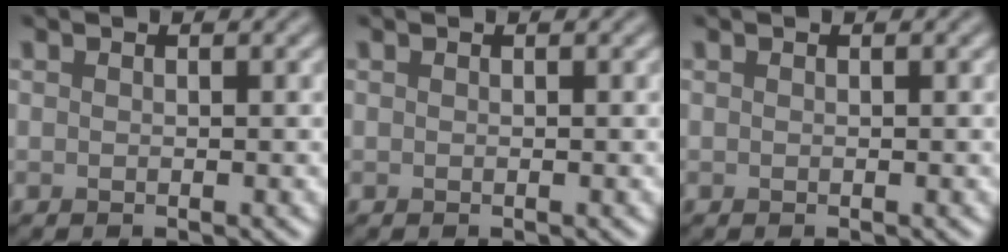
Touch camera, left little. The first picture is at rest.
{"total": 0.0}
{"total": 0.0}